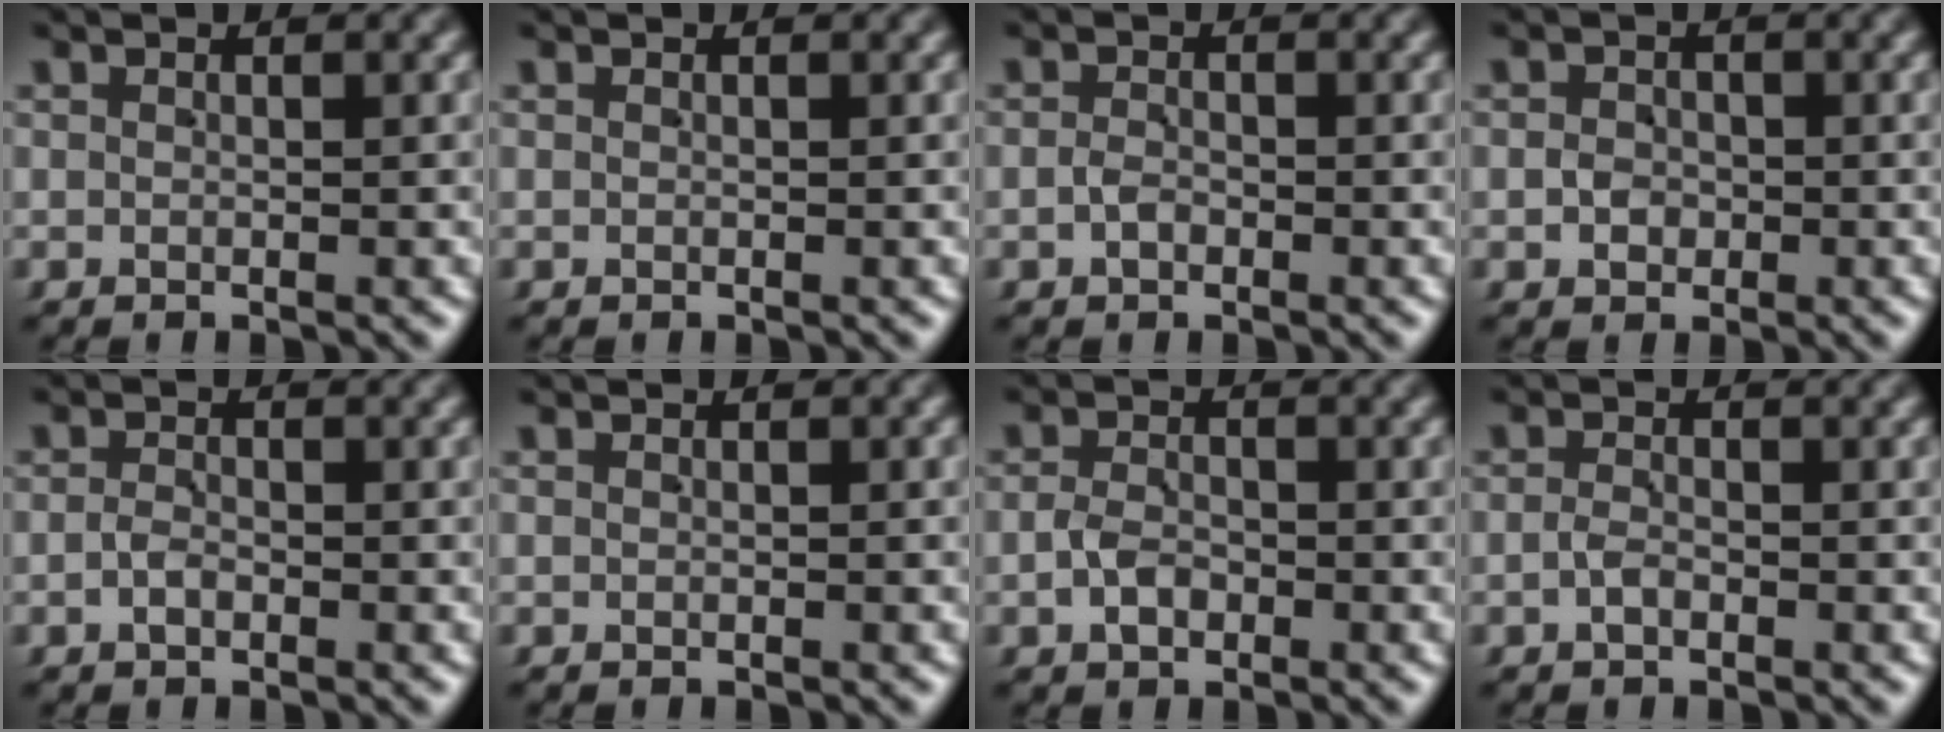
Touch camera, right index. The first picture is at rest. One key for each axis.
{"total": 0.0}
{"total": 1.2, "fx": -0.8, "fy": 0.7, "fz": 0.4, "tx": -0.009, "ty": 0.003, "tz": -0.015}
{"total": 1.6, "fx": -0.5, "fy": 1.5, "fz": 0.4, "tx": -0.004, "ty": -0.002, "tz": -0.005}
{"total": 1.2, "fx": -0.9, "fy": 0.6, "fz": 0.4, "tx": -0.009, "ty": 0.004, "tz": -0.018}
{"total": 0.0}
{"total": 2.1, "fx": -1.0, "fy": 1.5, "fz": 1.0, "tx": -0.018, "ty": 0.003, "tz": -0.017}
{"total": 1.1, "fx": -0.9, "fy": 0.4, "fz": 0.5, "tx": -0.010, "ty": 0.004, "tz": -0.019}